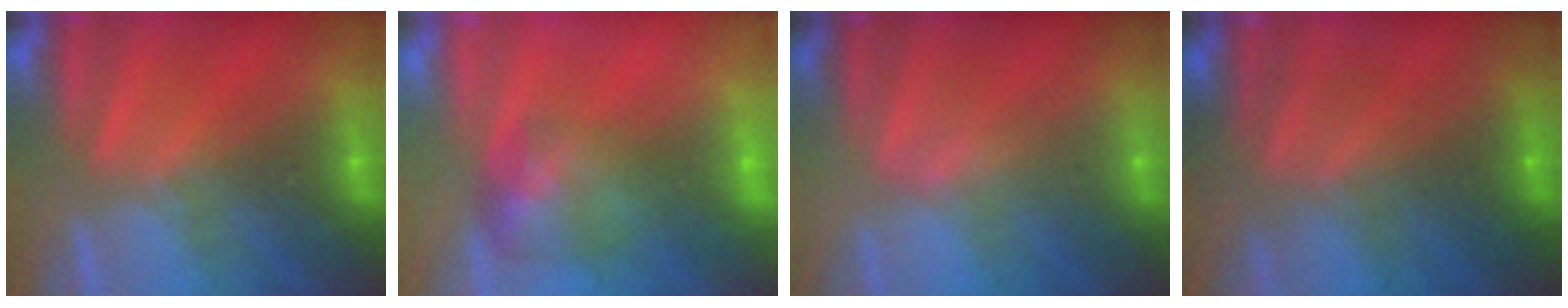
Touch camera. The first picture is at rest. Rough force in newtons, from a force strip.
{"total": 7.7}
{"total": 2.1}
{"total": 6.9}